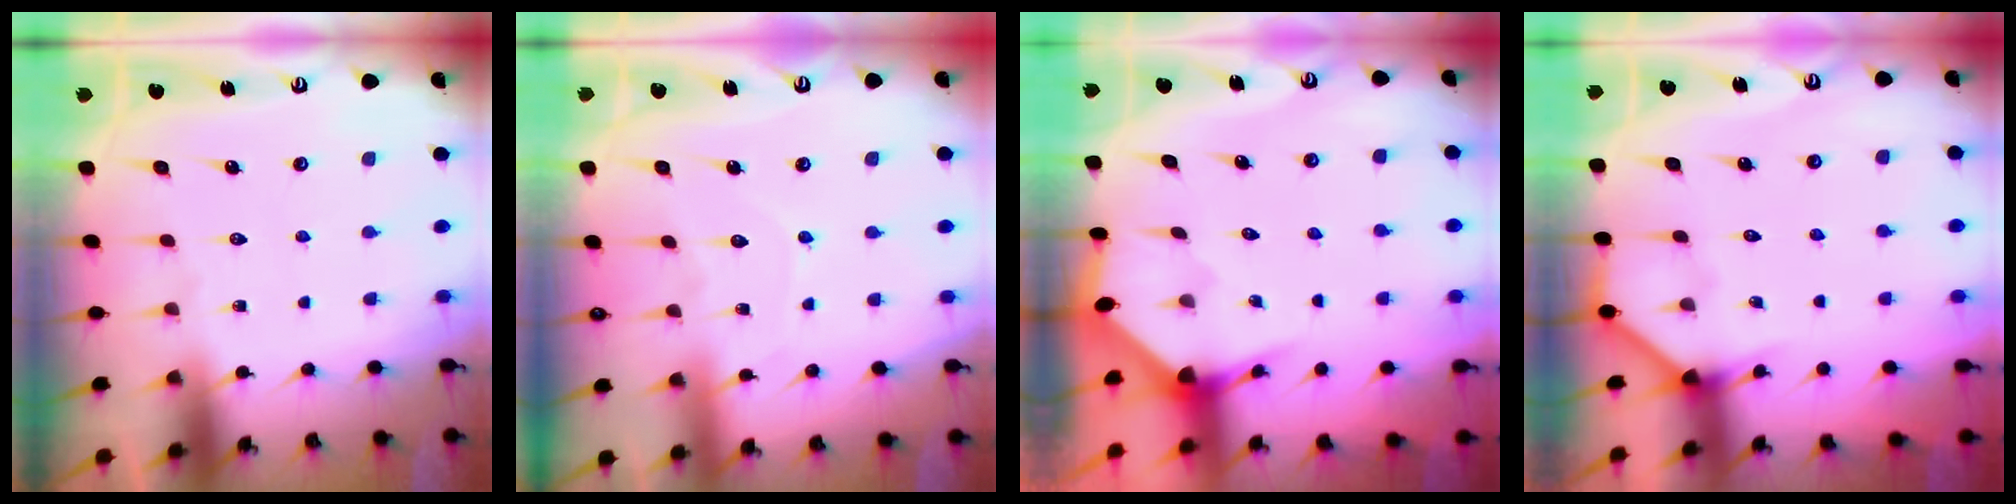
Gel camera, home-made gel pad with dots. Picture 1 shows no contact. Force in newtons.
{"total": 5.3, "press": 5.3, "slide": 0.6}
{"total": 3.0, "press": 3.0, "slide": 0.3}
{"total": 3.5, "press": 3.4, "slide": 0.4}